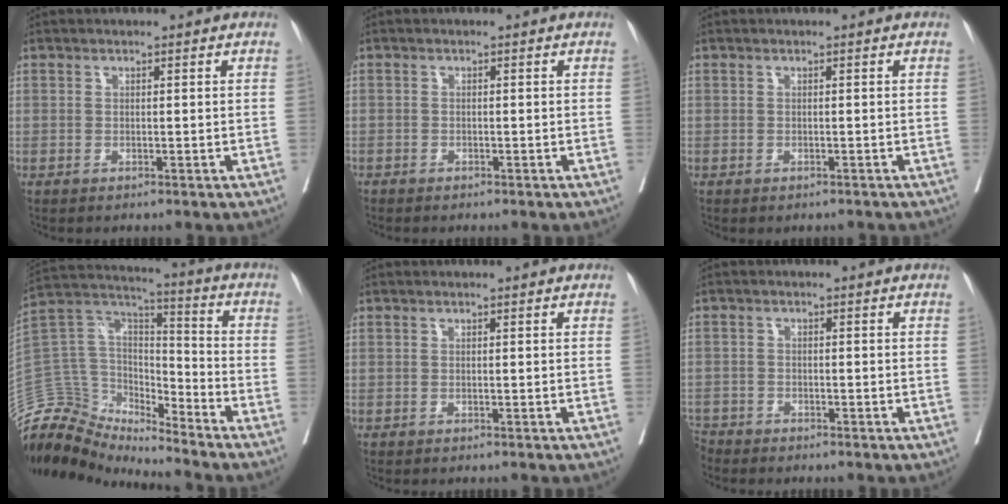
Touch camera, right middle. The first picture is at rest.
{"total": 1.1, "force": [-0.7, 0.7, -0.6], "torque": [-0.005, 0.007, -0.015]}
{"total": 1.1, "force": [-1.0, 0.4, 0.2], "torque": [-0.008, -0.001, -0.015]}
{"total": 14.2, "force": [-13.6, 4.0, 0.5], "torque": [-0.019, 0.082, -0.254]}
{"total": 1.4, "force": [-1.3, 0.2, 0.5], "torque": [-0.008, -0.001, -0.016]}
{"total": 3.4, "force": [-3.2, 0.9, -0.6], "torque": [0.007, -0.003, -0.063]}